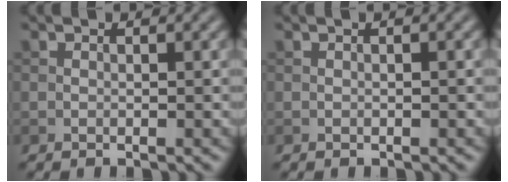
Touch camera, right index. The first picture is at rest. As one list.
[{"total": 0.6, "force": [0.1, 0.1, 0.6], "torque": [-0.010, 0.001, 0.000]}]